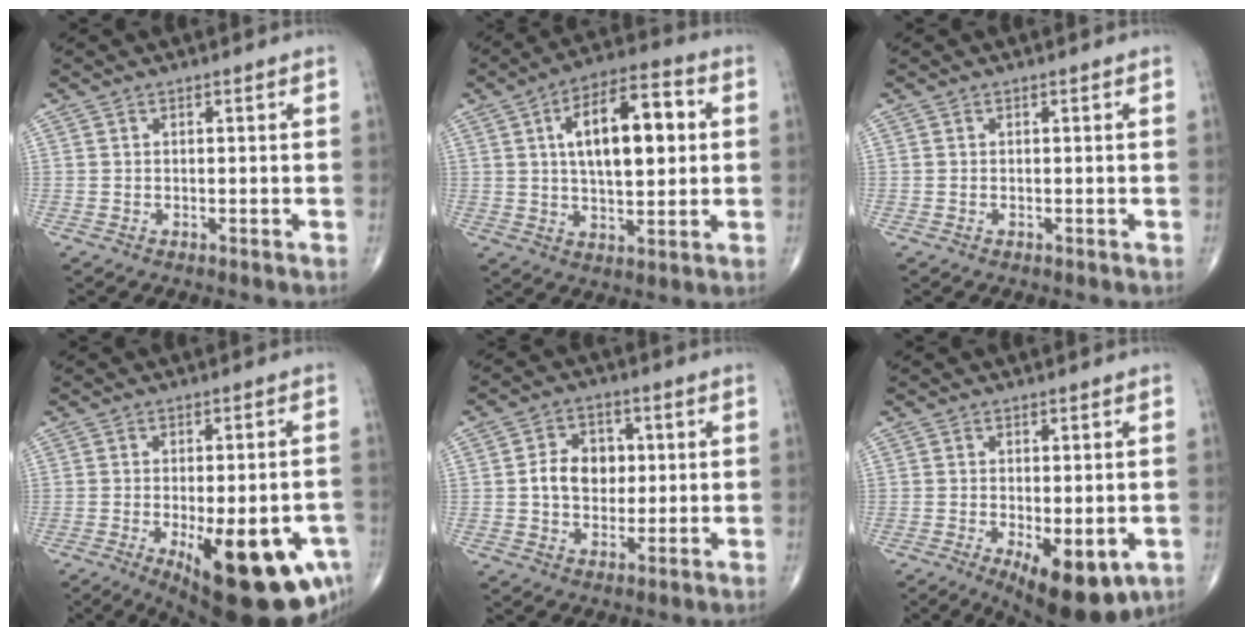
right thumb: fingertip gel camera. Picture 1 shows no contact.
{"total": 15.6, "force": [3.0, 7.0, 13.6], "torque": [-0.201, 0.013, 0.044]}
{"total": 0.0}
{"total": 21.0, "force": [-8.0, 7.8, 17.8], "torque": [-0.186, -0.001, -0.090]}
{"total": 8.5, "force": [0.8, 6.5, 5.4], "torque": [-0.057, 0.009, 0.009]}
{"total": 11.7, "force": [-4.4, 5.1, 9.6], "torque": [-0.127, -0.010, -0.054]}